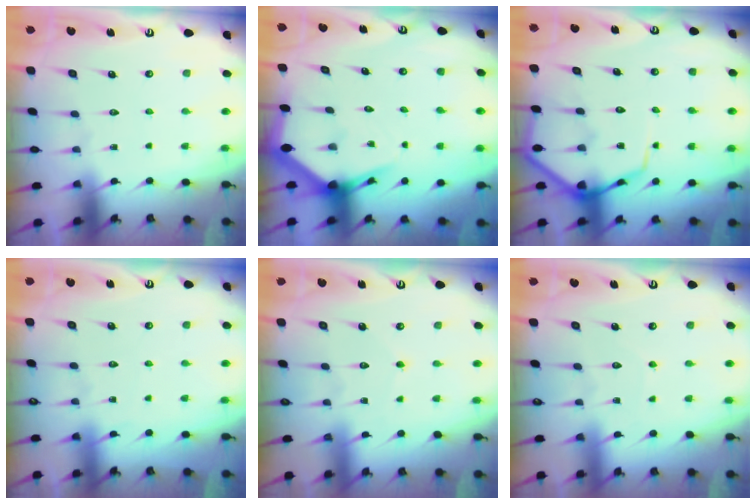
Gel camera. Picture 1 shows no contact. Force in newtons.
{"total": 4.3, "press": 4.2, "slide": 0.7}
{"total": 9.4, "press": 9.3, "slide": 0.9}
{"total": 2.6, "press": 2.6, "slide": 0.5}
{"total": 2.1, "press": 2.1, "slide": 0.1}
{"total": 2.5, "press": 2.5, "slide": 0.2}